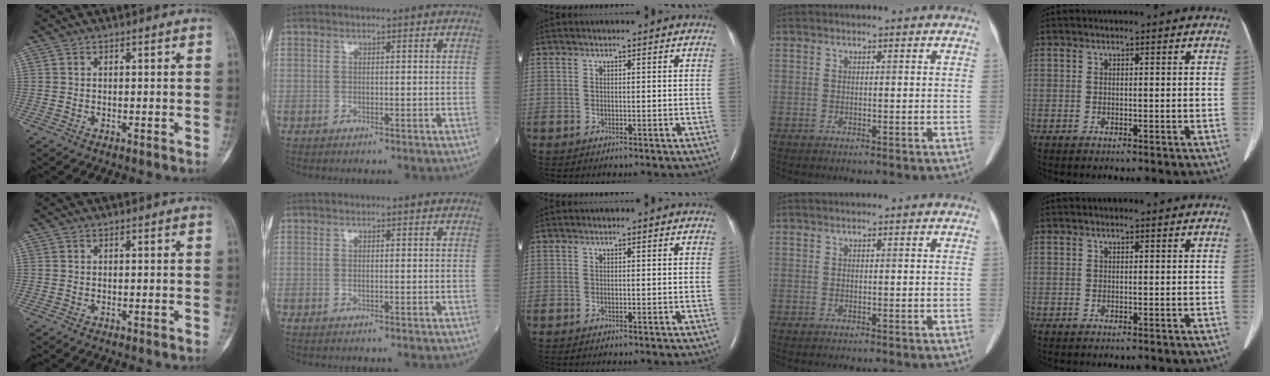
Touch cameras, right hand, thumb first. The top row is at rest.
{}